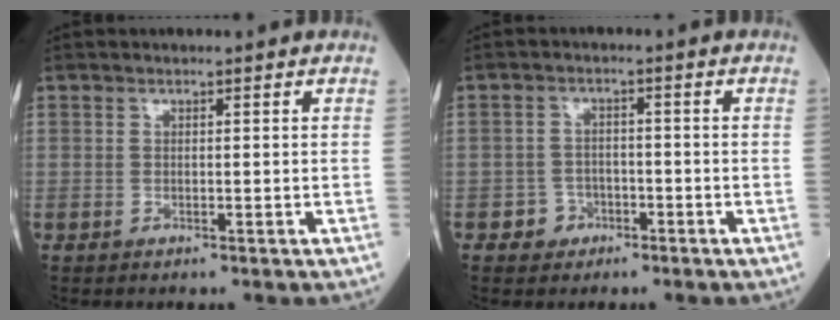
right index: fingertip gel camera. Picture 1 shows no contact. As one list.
[{"total": 3.0, "force": [-1.6, 2.5, 0.3], "torque": [-0.001, 0.013, -0.028]}]